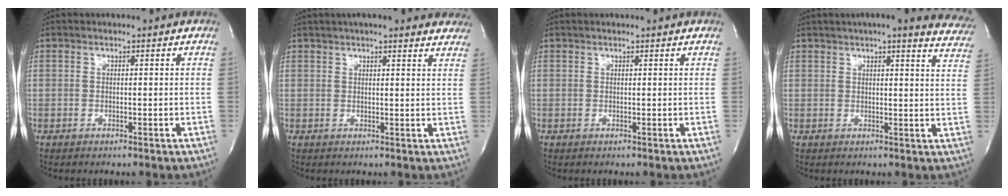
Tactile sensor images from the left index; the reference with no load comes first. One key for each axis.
{"total": 14.4, "fx": 12.4, "fy": 2.7, "fz": 6.7, "tx": -0.096, "ty": 0.028, "tz": 0.148}
{"total": 2.0, "fx": 1.8, "fy": 0.1, "fz": 0.8, "tx": -0.010, "ty": 0.017, "tz": 0.022}
{"total": 17.1, "fx": 15.2, "fy": 2.6, "fz": 7.5, "tx": -0.095, "ty": -0.027, "tz": 0.160}